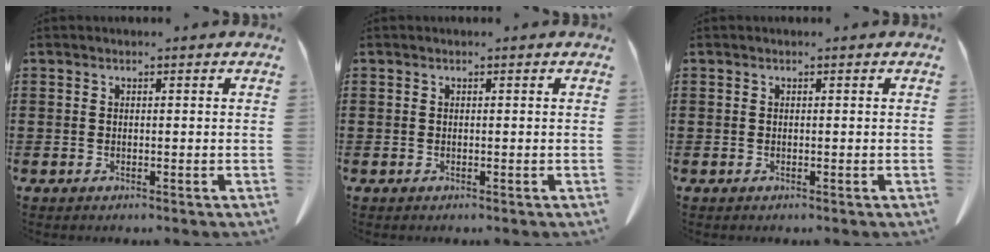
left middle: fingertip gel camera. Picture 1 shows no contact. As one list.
[{"total": 0.0}, {"total": 0.0}]